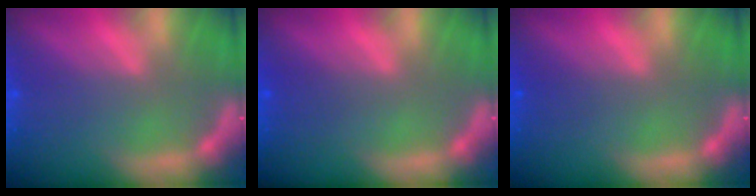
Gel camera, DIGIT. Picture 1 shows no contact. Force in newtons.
{"total": 0.9}
{"total": 0.9}